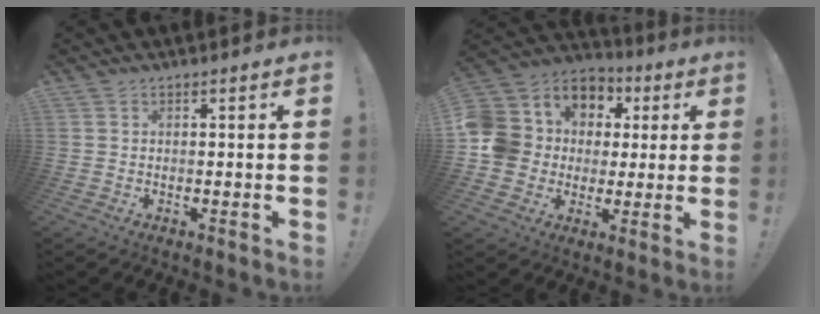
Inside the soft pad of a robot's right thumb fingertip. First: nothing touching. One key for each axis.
{"total": 11.8, "fx": 1.2, "fy": 11.0, "fz": 4.0, "tx": -0.075, "ty": -0.008, "tz": 0.041}